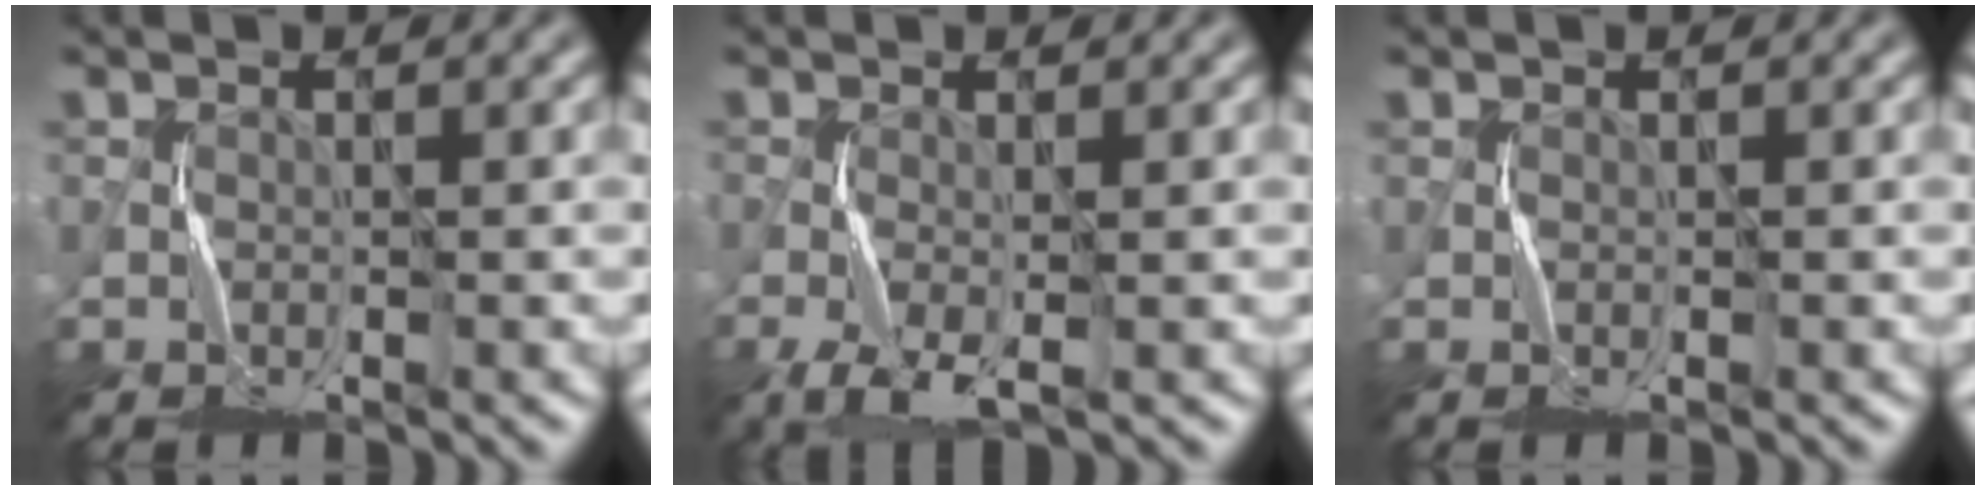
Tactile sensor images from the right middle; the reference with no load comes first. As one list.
[{"total": 3.6, "force": [-1.7, 1.3, 2.9], "torque": [-0.071, -0.006, -0.032]}, {"total": 0.0}]